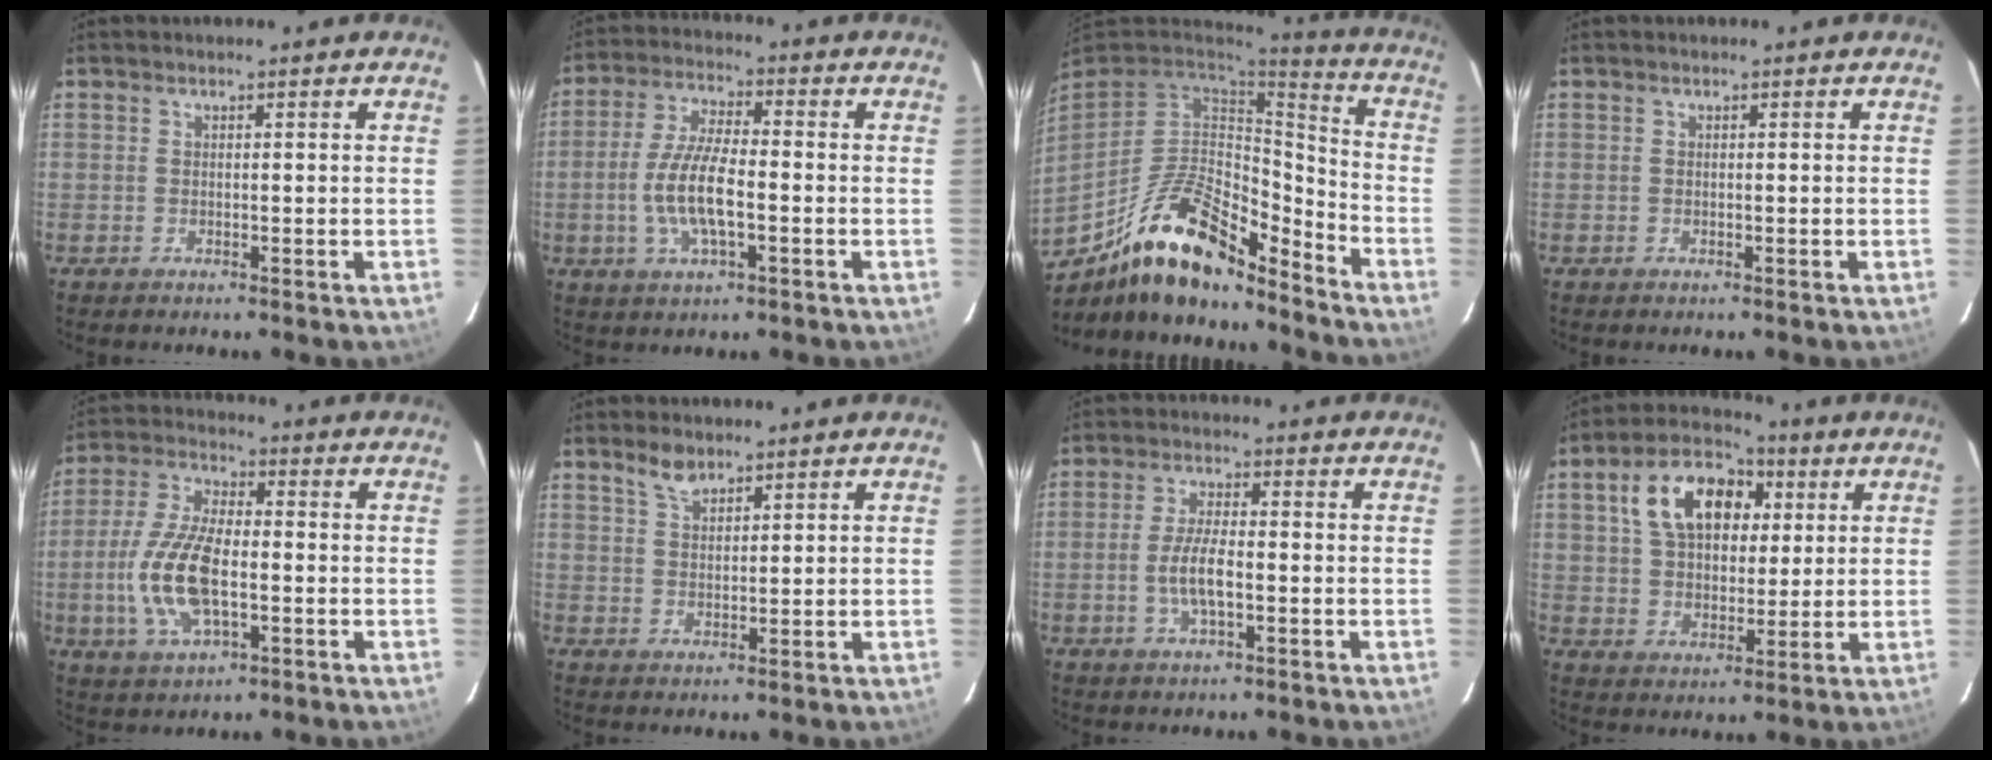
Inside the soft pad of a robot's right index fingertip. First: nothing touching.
{"total": 10.0, "force": [-2.4, 3.2, 9.2], "torque": [-0.188, -0.001, -0.046]}
{"total": 20.4, "force": [-14.3, 7.2, 12.7], "torque": [-0.247, -0.004, -0.250]}
{"total": 0.0}
{"total": 13.5, "force": [-2.6, 5.9, 11.8], "torque": [-0.255, -0.001, -0.049]}
{"total": 3.6, "force": [2.9, 1.4, 1.6], "torque": [-0.028, 0.005, 0.055]}
{"total": 6.1, "force": [-1.5, 1.9, 5.6], "torque": [-0.114, -0.001, -0.028]}
{"total": 14.7, "force": [5.0, 9.4, 10.1], "torque": [-0.190, 0.042, 0.085]}